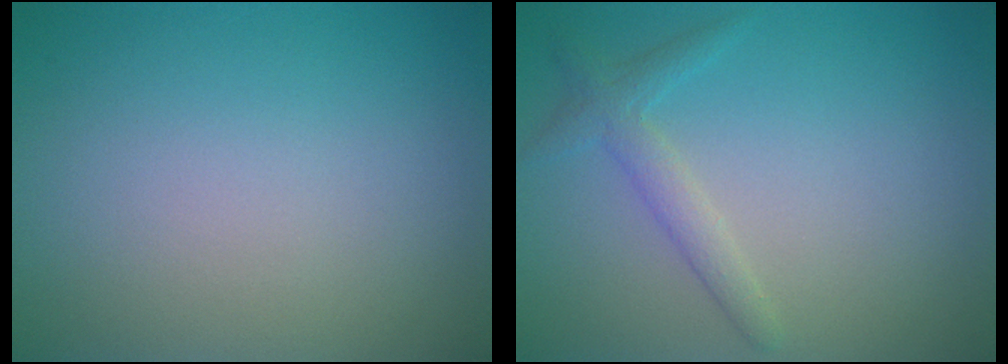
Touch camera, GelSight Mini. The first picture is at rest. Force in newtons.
{"total": 1.9, "press": 1.9, "slide": 0.1}